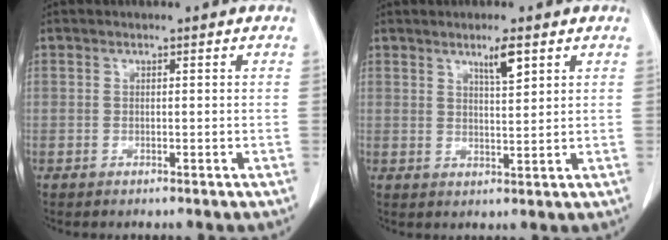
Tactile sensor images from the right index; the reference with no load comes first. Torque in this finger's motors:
{"motor_torque": [0.36, 0.40, 0.07, 0.02]}